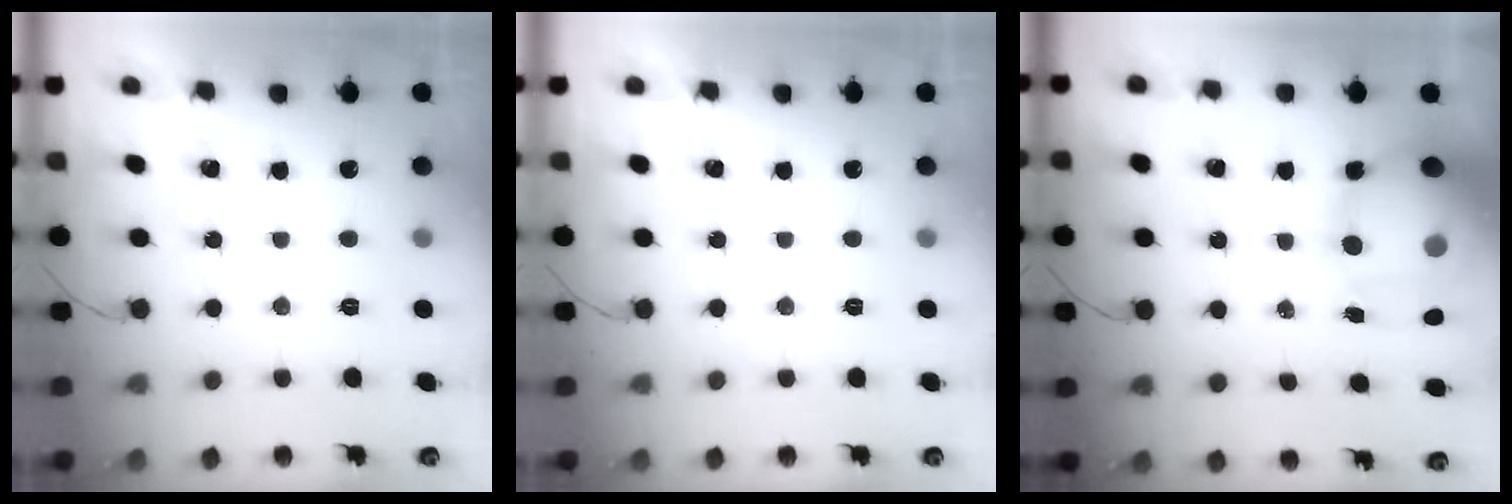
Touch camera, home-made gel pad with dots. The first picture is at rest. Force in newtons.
{"total": 0.0}
{"total": 18.5, "press": 17.9, "slide": 4.9}